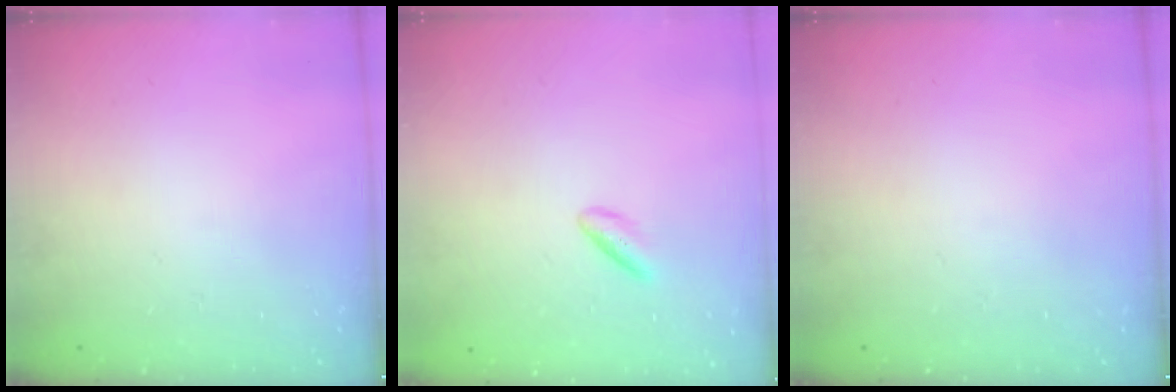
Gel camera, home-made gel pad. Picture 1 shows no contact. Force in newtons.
{"total": 2.9, "press": 2.6, "slide": 1.2}
{"total": 0.0}